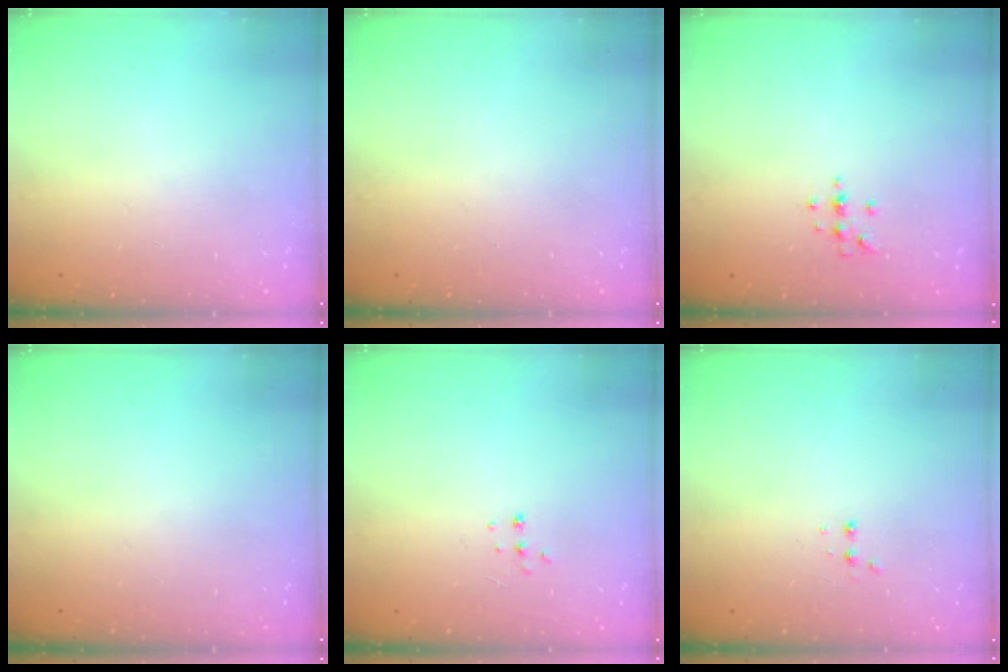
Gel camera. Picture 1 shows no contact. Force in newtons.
{"total": 0.0}
{"total": 3.7, "press": 3.7, "slide": 0.5}
{"total": 0.0}
{"total": 4.6, "press": 4.5, "slide": 0.8}
{"total": 2.5, "press": 2.4, "slide": 0.8}